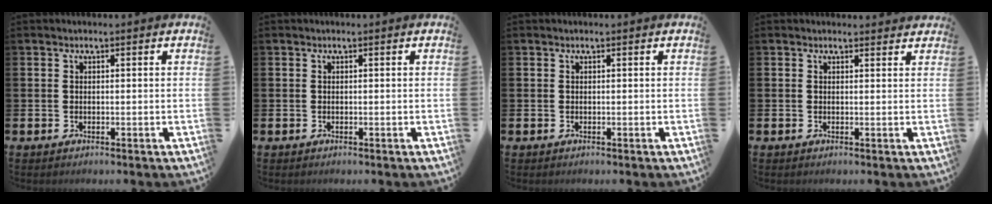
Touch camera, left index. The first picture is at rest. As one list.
[{"total": 0.0}, {"total": 0.0}, {"total": 0.7, "force": [0.7, 0.2, 0.0], "torque": [0.011, -0.003, 0.011]}]